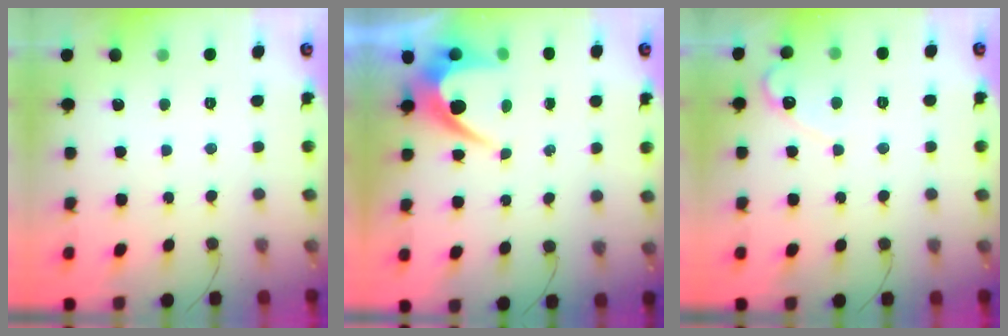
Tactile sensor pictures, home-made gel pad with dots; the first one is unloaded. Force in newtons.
{"total": 6.0, "press": 6.0, "slide": 0.4}
{"total": 3.5, "press": 3.5, "slide": 0.3}